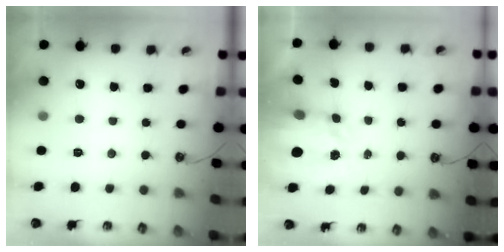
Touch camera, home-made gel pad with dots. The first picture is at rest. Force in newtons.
{"total": 3.6, "press": 3.6, "slide": 0.5}